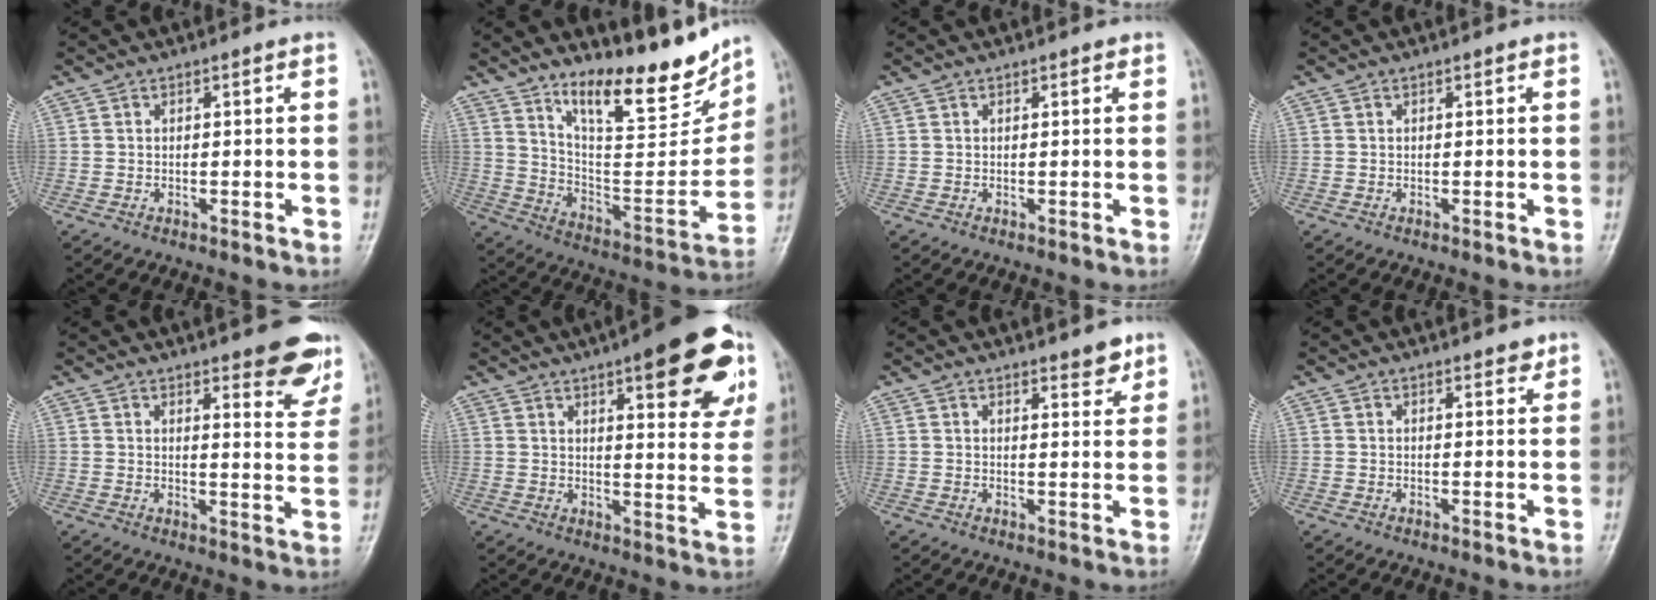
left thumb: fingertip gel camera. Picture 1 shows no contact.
{"total": 18.6, "force": [14.0, 5.2, 11.0], "torque": [-0.124, -0.094, 0.237]}
{"total": 0.7, "force": [0.4, 0.3, 0.4], "torque": [-0.003, -0.001, 0.003]}
{"total": 0.0}
{"total": 10.6, "force": [7.4, 3.2, 7.0], "torque": [-0.049, -0.041, 0.082]}
{"total": 17.5, "force": [9.1, 5.2, 13.9], "torque": [-0.140, -0.031, 0.116]}
{"total": 3.6, "force": [2.8, 1.3, 1.9], "torque": [-0.009, -0.019, 0.037]}
{"total": 1.8, "force": [1.4, 0.7, 0.8], "torque": [-0.001, -0.009, 0.017]}